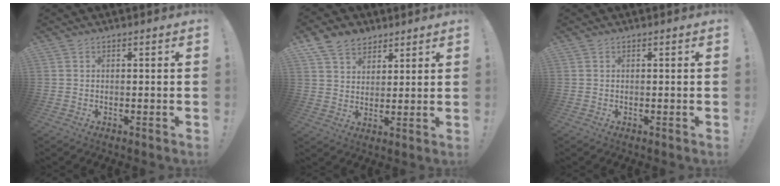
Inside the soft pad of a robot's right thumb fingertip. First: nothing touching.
{"total": 9.1, "force": [6.1, 6.2, 2.7], "torque": [-0.048, -0.032, 0.121]}
{"total": 0.0}